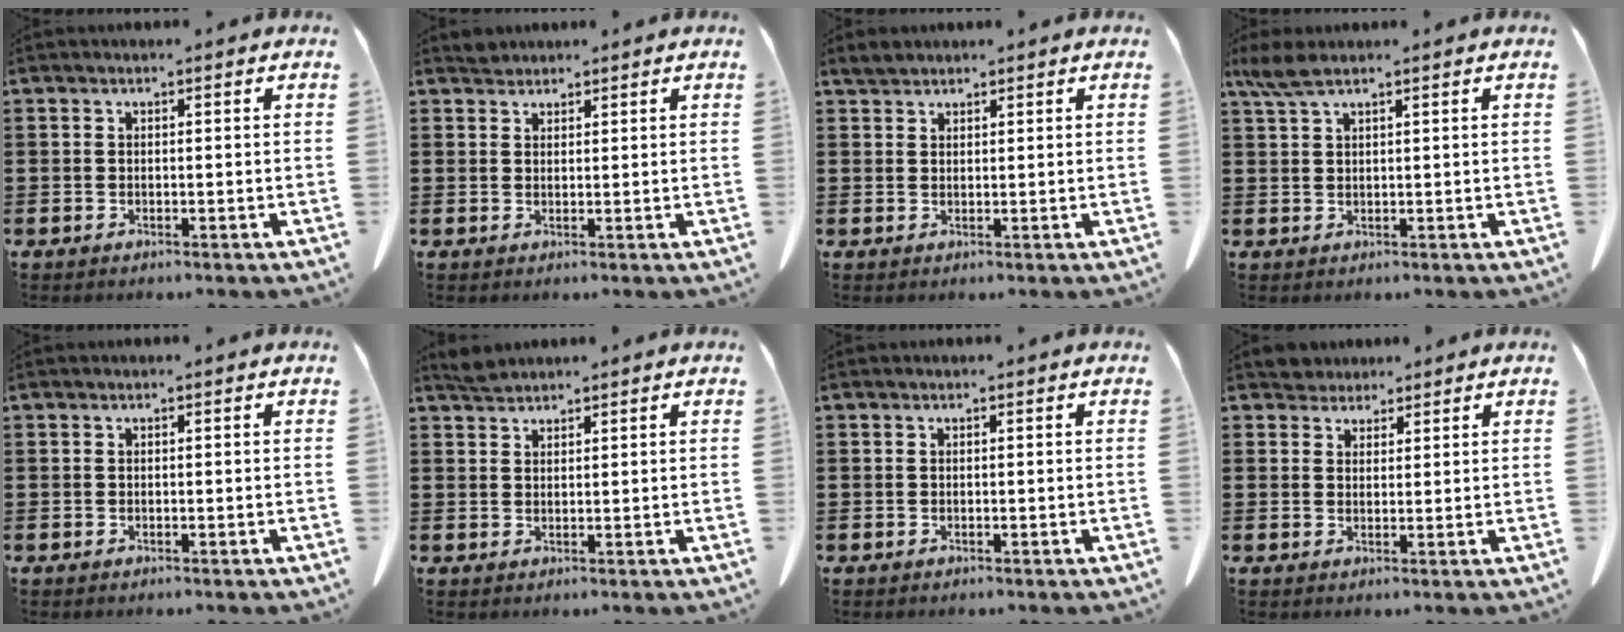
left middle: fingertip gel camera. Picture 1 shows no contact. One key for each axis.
{"total": 1.4, "fx": 1.4, "fy": 0.4, "fz": 0.0, "tx": -0.004, "ty": -0.001, "tz": 0.029}
{"total": 1.6, "fx": 1.6, "fy": 0.3, "fz": 0.2, "tx": -0.009, "ty": 0.001, "tz": 0.033}
{"total": 3.5, "fx": 2.3, "fy": 0.6, "fz": 2.6, "tx": -0.063, "ty": -0.003, "tz": 0.042}
{"total": 0.0}
{"total": 1.9, "fx": 1.8, "fy": 0.3, "fz": 0.4, "tx": -0.014, "ty": 0.001, "tz": 0.037}
{"total": 0.0}
{"total": 2.9, "fx": 2.7, "fy": 0.9, "fz": -0.3, "tx": 0.004, "ty": -0.006, "tz": 0.053}